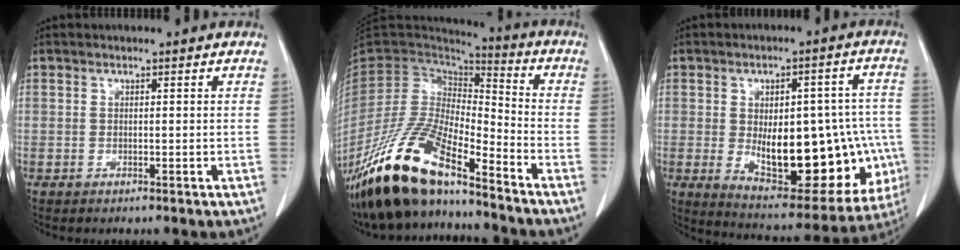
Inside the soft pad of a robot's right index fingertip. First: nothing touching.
{"total": 21.0, "force": [-15.4, 5.4, 13.2], "torque": [-0.288, -0.030, -0.294]}
{"total": 24.5, "force": [-4.0, 10.7, 21.7], "torque": [-0.261, 0.020, -0.025]}